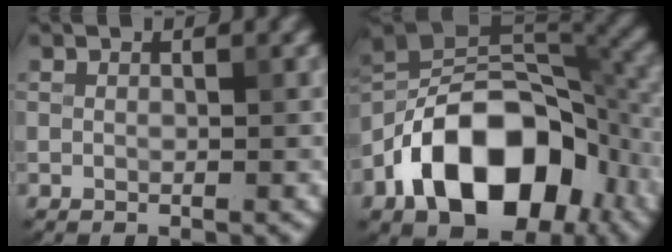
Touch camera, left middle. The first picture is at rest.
{"total": 14.4, "force": [-6.5, 8.6, 9.5], "torque": [-0.154, 0.009, -0.128]}